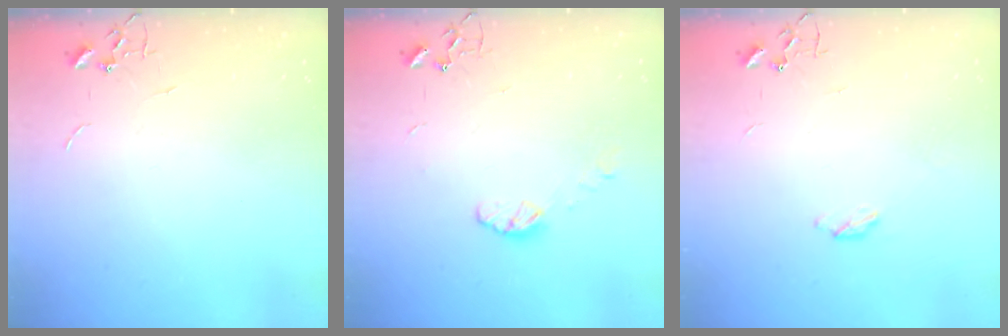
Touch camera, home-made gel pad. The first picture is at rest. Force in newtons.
{"total": 5.4, "press": 5.4, "slide": 0.6}
{"total": 2.8, "press": 2.8, "slide": 0.5}